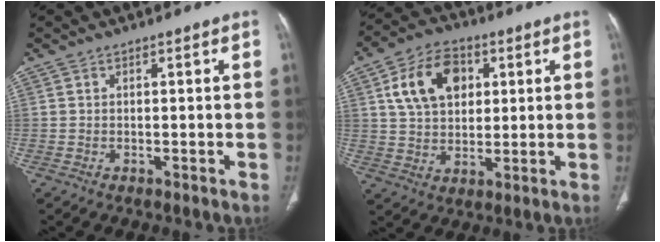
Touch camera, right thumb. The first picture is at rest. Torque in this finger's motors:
{"motor_torque": [-0.01, 1.47, 1.09, -0.26, 0.10]}